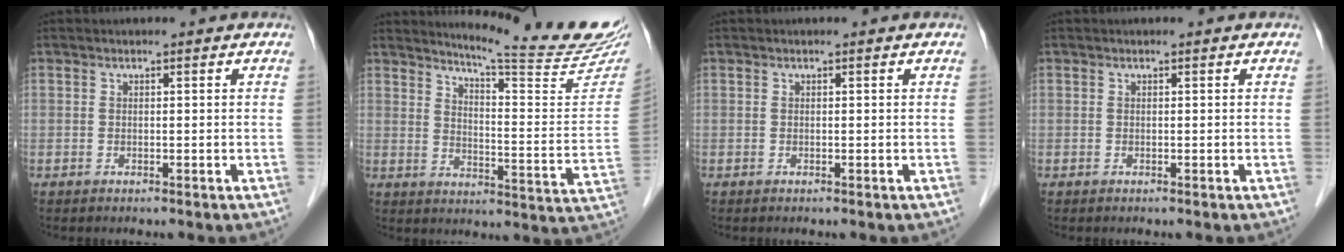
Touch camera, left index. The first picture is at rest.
{"total": 16.9, "force": [15.8, -0.8, 5.8], "torque": [-0.085, -0.117, 0.185]}
{"total": 0.0}
{"total": 0.0}